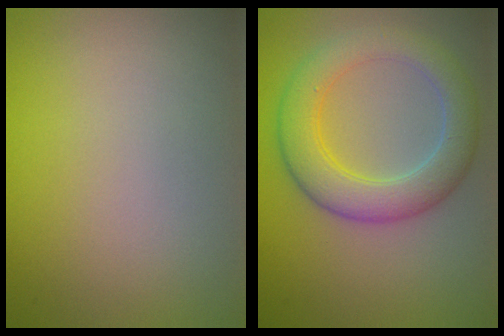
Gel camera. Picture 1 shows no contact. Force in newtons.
{"total": 5.2, "press": 5.2, "slide": 0.1}